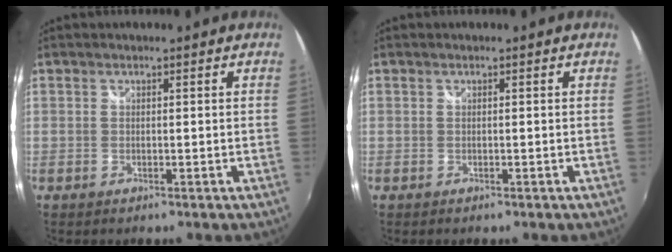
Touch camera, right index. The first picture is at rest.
{"total": 0.0}